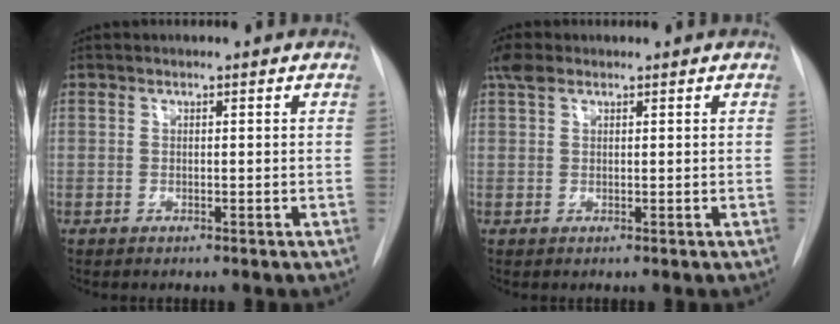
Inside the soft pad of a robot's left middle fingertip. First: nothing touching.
{"total": 2.5, "force": [1.7, 1.3, 1.2], "torque": [-0.031, 0.020, 0.034]}